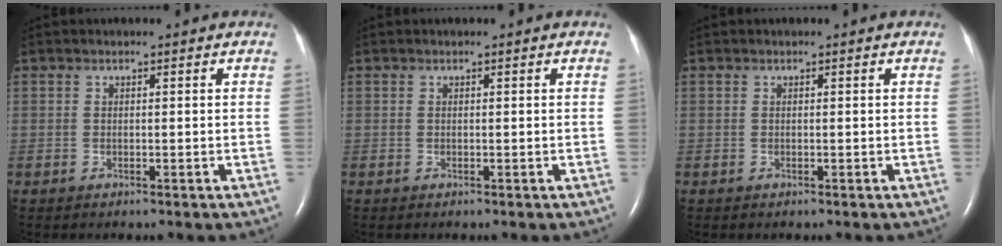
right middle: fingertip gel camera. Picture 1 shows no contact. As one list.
[{"total": 0.0}, {"total": 0.0}]